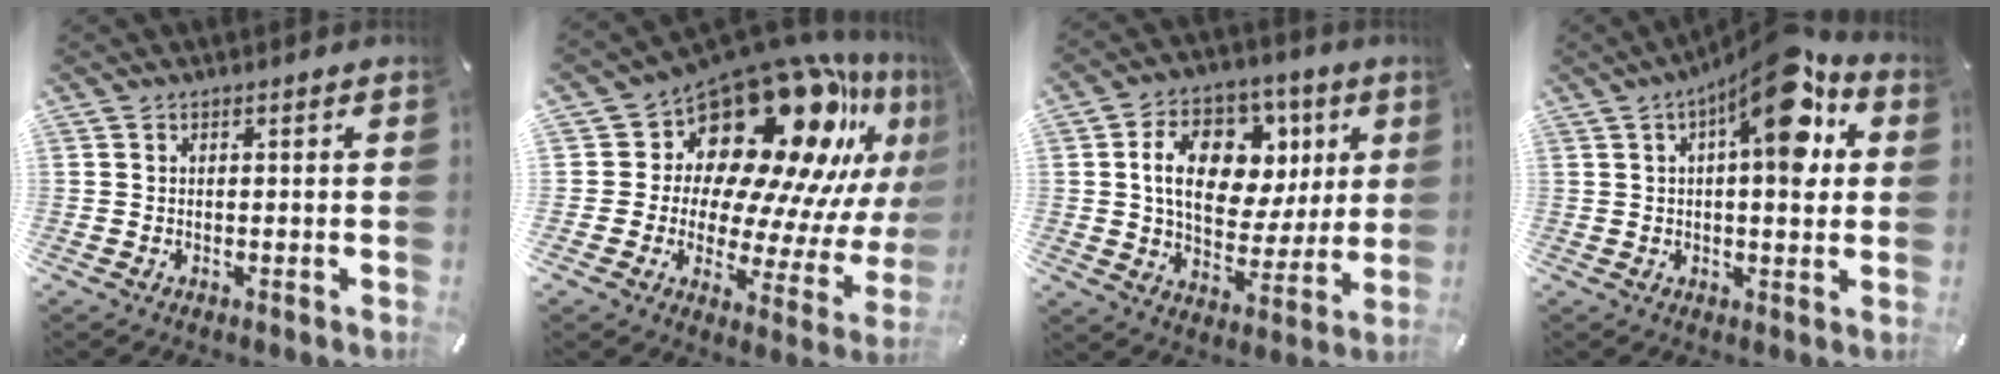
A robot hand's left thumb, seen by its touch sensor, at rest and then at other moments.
{"total": 23.8, "force": [15.0, 13.0, 13.1], "torque": [-0.172, -0.151, 0.260]}
{"total": 16.4, "force": [5.1, 11.7, 10.3], "torque": [-0.161, -0.004, 0.096]}
{"total": 16.2, "force": [6.8, 5.7, 13.6], "torque": [-0.178, -0.044, 0.102]}